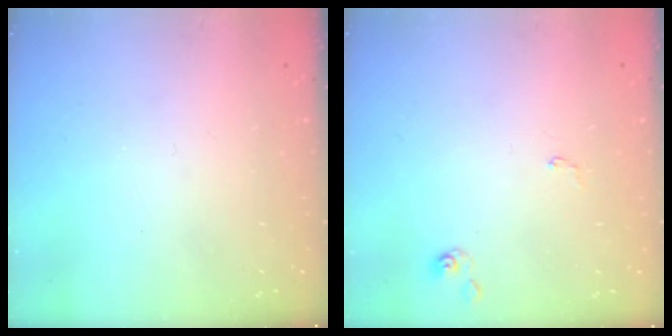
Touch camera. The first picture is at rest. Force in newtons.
{"total": 0.6, "press": 0.6, "slide": 0.1}